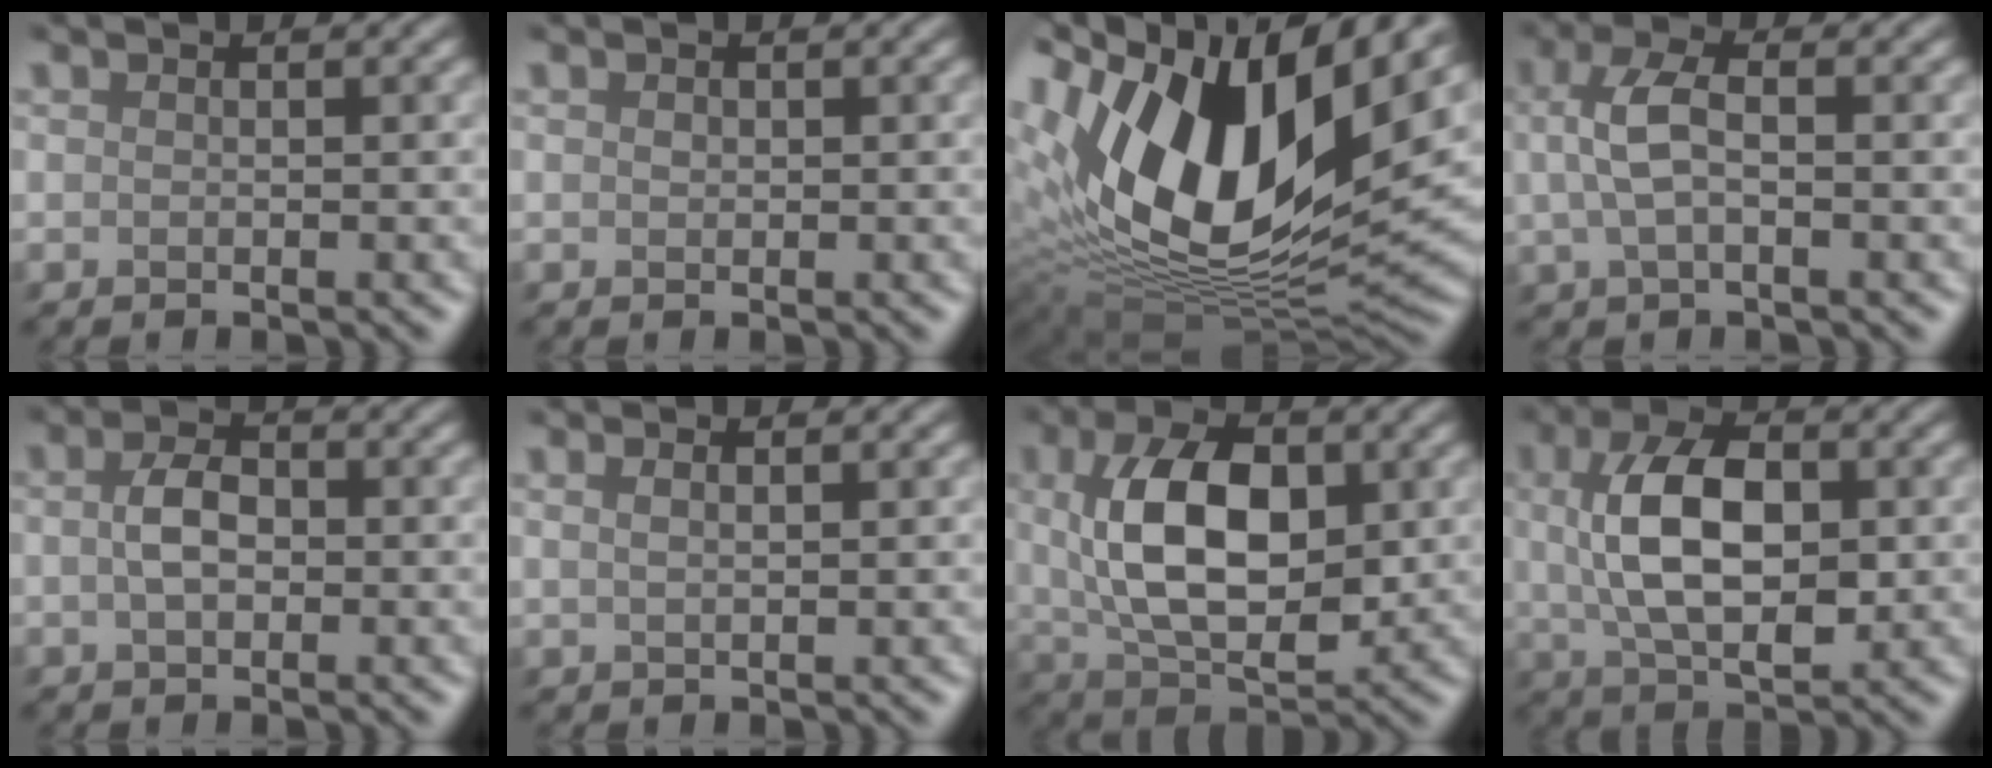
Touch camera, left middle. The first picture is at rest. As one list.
[{"total": 0.6, "force": [0.2, 0.5, 0.1], "torque": [0.003, 0.000, 0.003]}, {"total": 16.5, "force": [6.0, 8.2, 13.0], "torque": [-0.265, 0.005, 0.099]}, {"total": 2.5, "force": [0.6, 0.8, 2.3], "torque": [-0.058, 0.011, 0.003]}, {"total": 2.0, "force": [0.4, 1.2, 1.6], "torque": [-0.036, 0.007, -0.002]}, {"total": 1.3, "force": [1.3, 0.2, 0.2], "torque": [0.001, 0.002, 0.012]}, {"total": 8.7, "force": [1.7, 4.9, 7.0], "torque": [-0.132, 0.007, 0.026]}, {"total": 7.8, "force": [1.5, 4.1, 6.5], "torque": [-0.126, 0.009, 0.019]}]